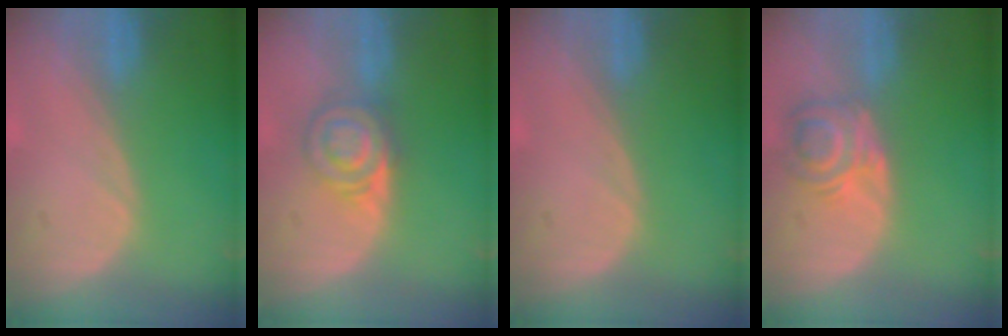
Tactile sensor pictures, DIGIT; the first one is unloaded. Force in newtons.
{"total": 6.1, "press": 5.9, "slide": 1.8}
{"total": 0.0}
{"total": 5.6, "press": 5.3, "slide": 1.8}